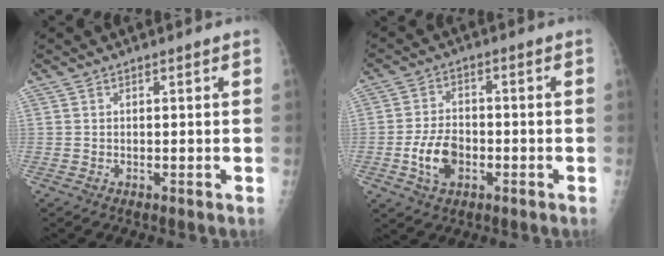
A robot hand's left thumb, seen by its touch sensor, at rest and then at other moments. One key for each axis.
{"total": 7.5, "fx": -2.4, "fy": 4.9, "fz": 5.2, "tx": -0.088, "ty": 0.015, "tz": -0.044}